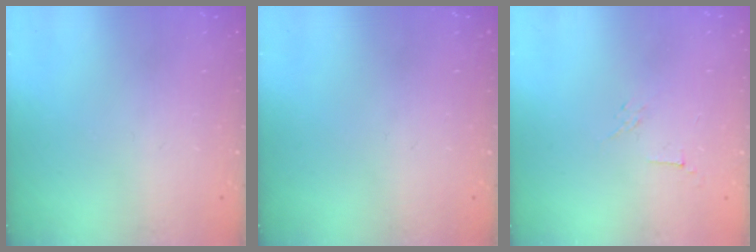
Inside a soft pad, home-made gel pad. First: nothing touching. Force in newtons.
{"total": 0.0}
{"total": 2.9, "press": 2.8, "slide": 0.8}